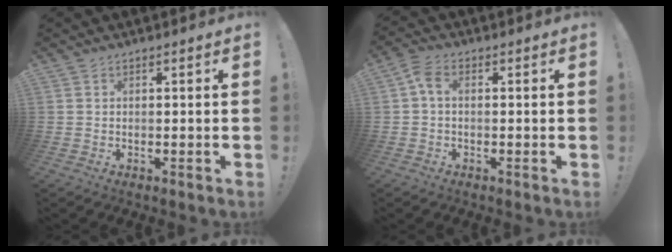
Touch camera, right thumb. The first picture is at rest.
{"total": 4.0, "force": [0.3, 2.2, 3.3], "torque": [-0.071, 0.005, 0.006]}